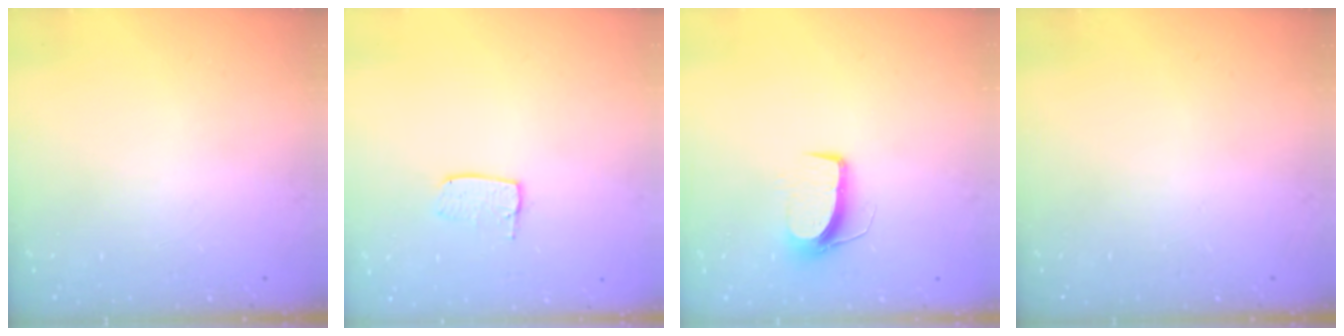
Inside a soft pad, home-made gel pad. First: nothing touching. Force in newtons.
{"total": 5.5, "press": 5.5, "slide": 0.4}
{"total": 7.8, "press": 7.7, "slide": 0.5}
{"total": 0.0}